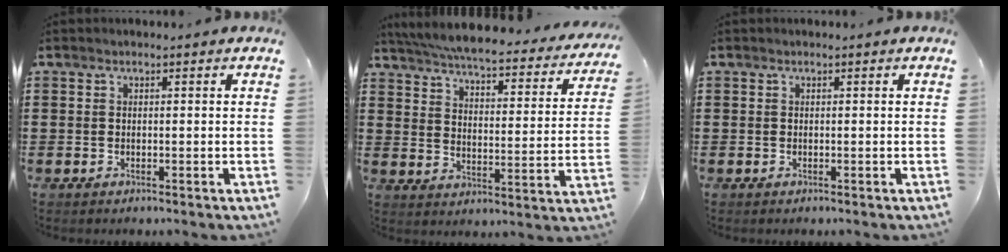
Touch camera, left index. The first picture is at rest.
{"total": 5.5, "force": [5.2, -0.2, 1.8], "torque": [-0.064, -0.042, 0.085]}
{"total": 0.0}